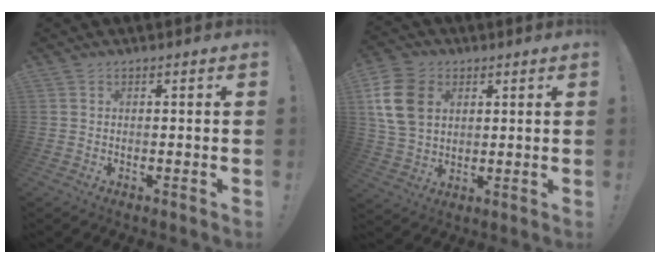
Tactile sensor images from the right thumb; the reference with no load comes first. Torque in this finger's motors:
{"motor_torque": [-0.28, 0.70, 0.10, 0.31, 0.10]}